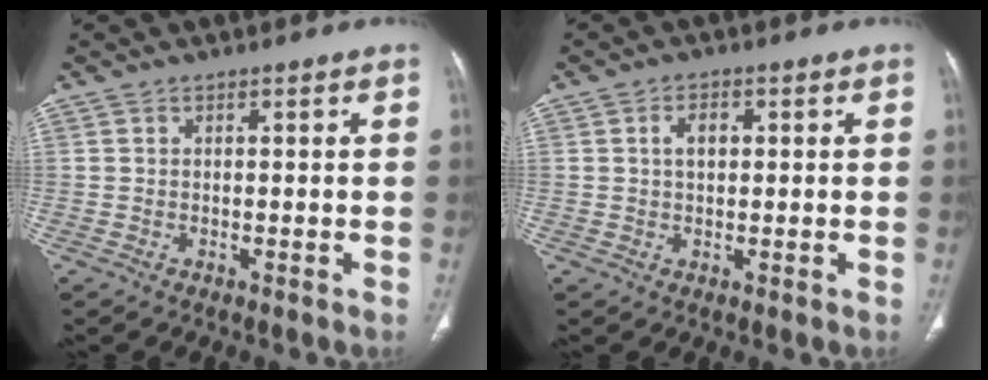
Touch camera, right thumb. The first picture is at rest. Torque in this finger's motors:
{"motor_torque": [0.03, 1.09, 0.49, -0.24, 0.18]}